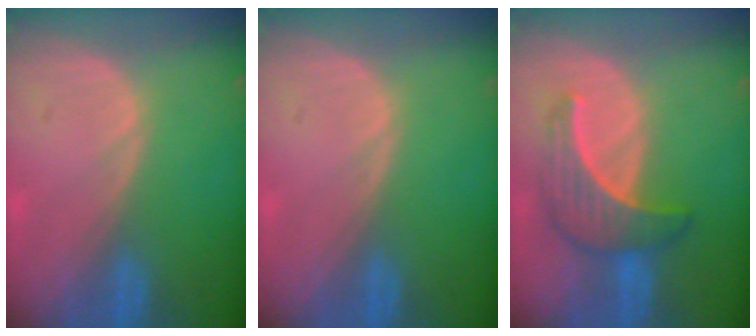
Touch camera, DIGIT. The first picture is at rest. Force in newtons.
{"total": 0.0}
{"total": 6.6, "press": 6.5, "slide": 0.9}